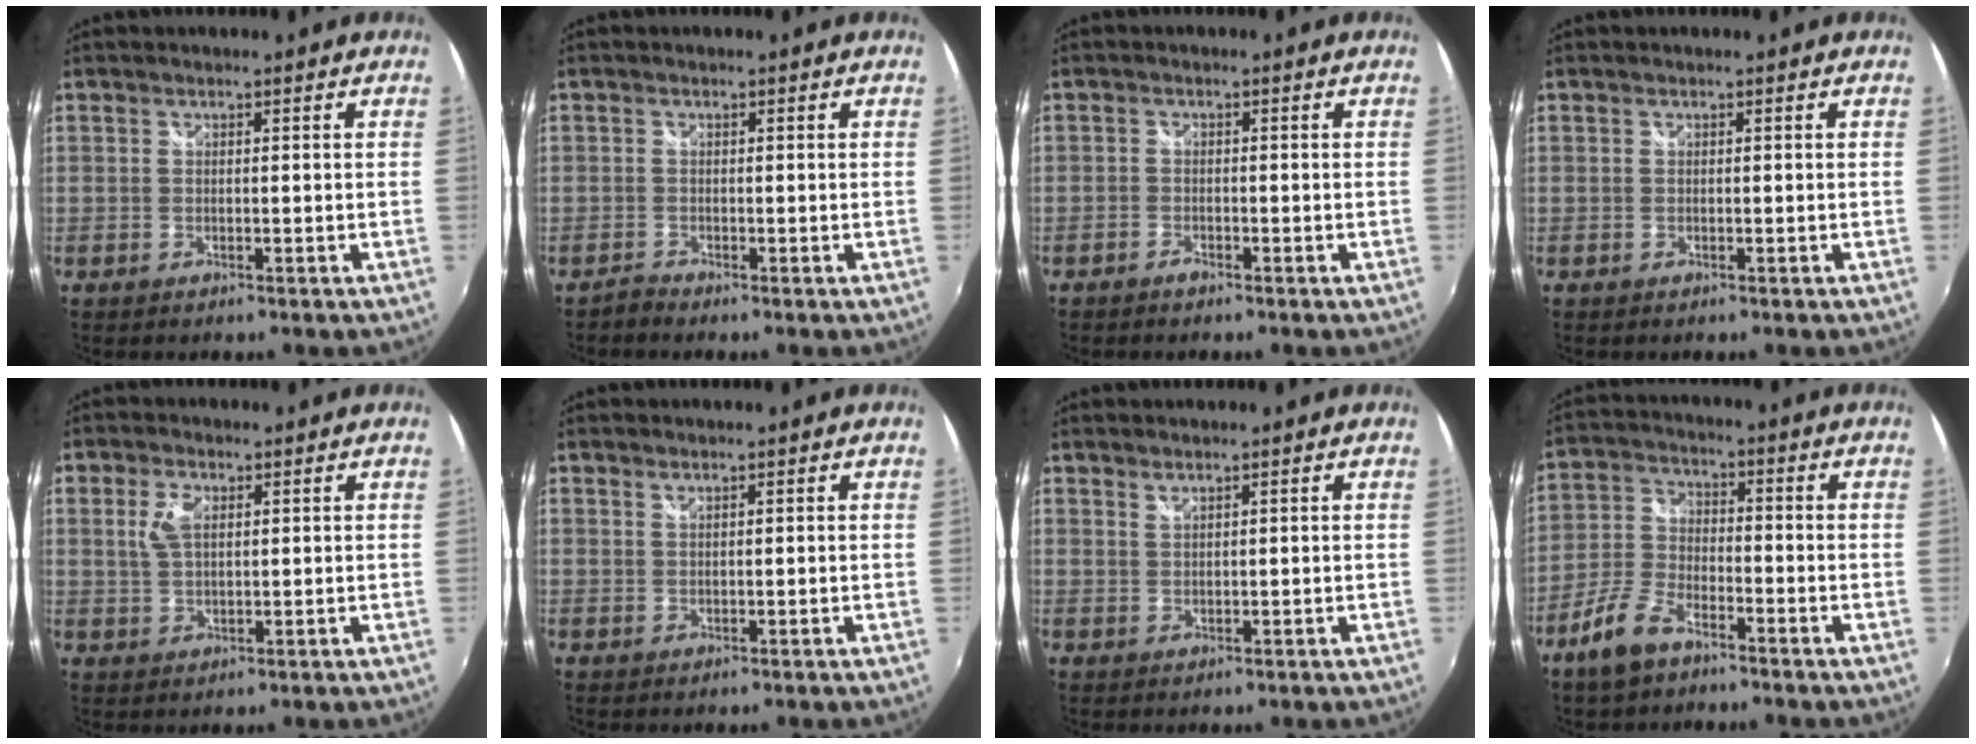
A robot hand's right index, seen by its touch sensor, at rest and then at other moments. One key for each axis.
{"total": 1.1, "fx": -1.0, "fy": 0.4, "fz": -0.3, "tx": 0.005, "ty": 0.003, "tz": -0.022}
{"total": 1.4, "fx": -1.2, "fy": 0.6, "fz": 0.4, "tx": -0.013, "ty": 0.000, "tz": -0.025}
{"total": 0.0}
{"total": 4.2, "fx": 1.3, "fy": 2.4, "fz": 3.2, "tx": -0.064, "ty": 0.006, "tz": 0.026}
{"total": 0.6, "fx": 0.6, "fy": 0.0, "fz": 0.2, "tx": -0.002, "ty": 0.001, "tz": 0.011}
{"total": 1.0, "fx": 1.0, "fy": 0.1, "fz": 0.3, "tx": -0.004, "ty": 0.001, "tz": 0.018}
{"total": 8.1, "fx": -5.7, "fy": 3.5, "fz": 4.7, "tx": -0.111, "ty": 0.003, "tz": -0.113}